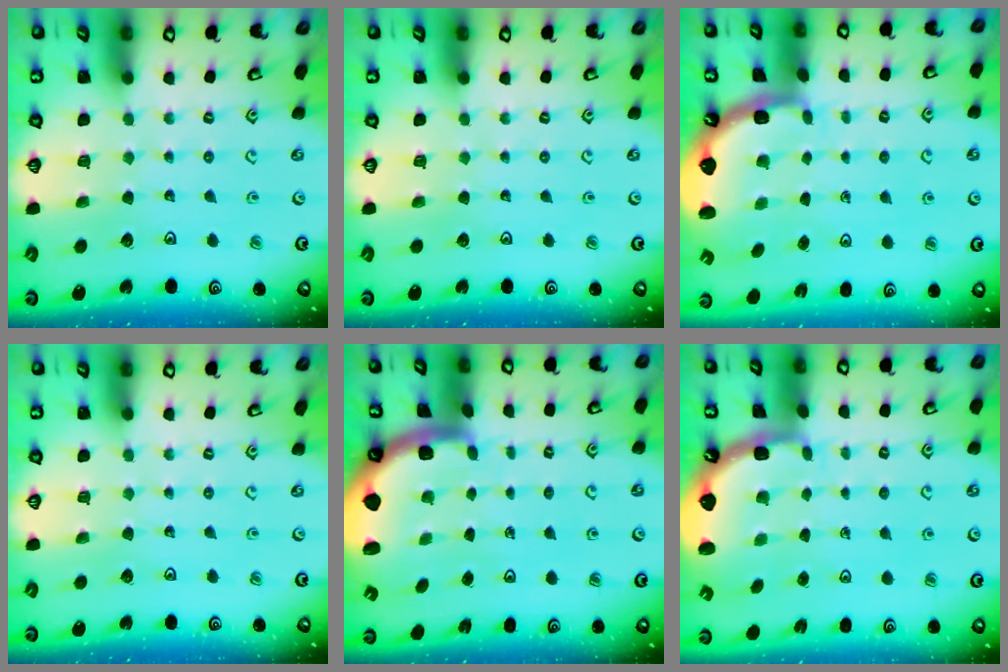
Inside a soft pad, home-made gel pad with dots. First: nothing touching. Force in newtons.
{"total": 0.0}
{"total": 2.5, "press": 1.2, "slide": 2.2}
{"total": 0.0}
{"total": 2.3, "press": 2.3, "slide": 0.5}
{"total": 2.3, "press": 1.7, "slide": 1.6}